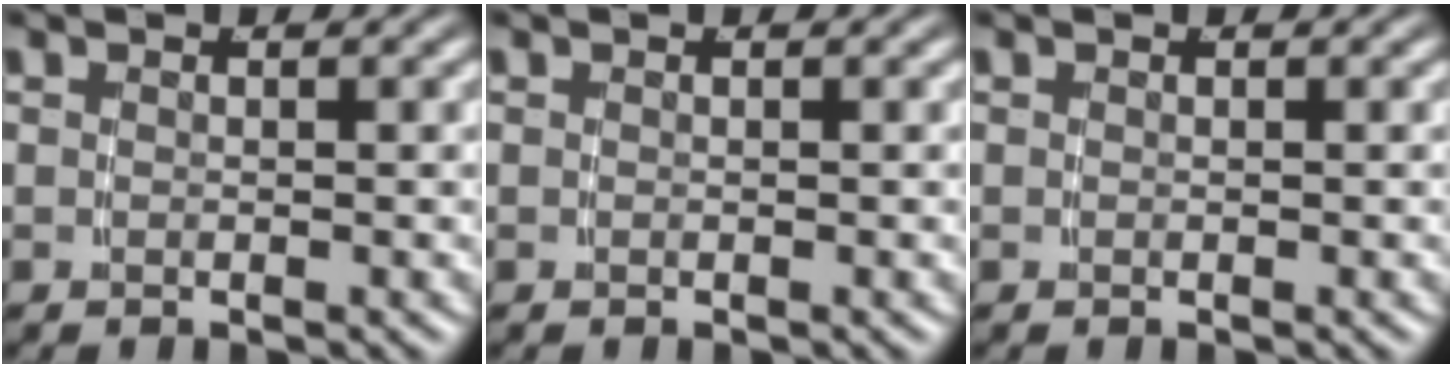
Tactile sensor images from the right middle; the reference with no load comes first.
{"total": 0.0}
{"total": 0.0}